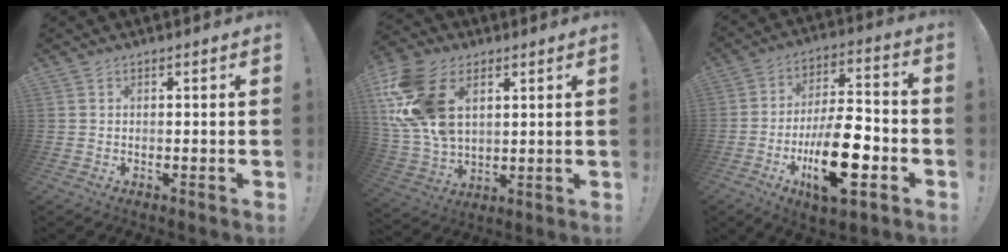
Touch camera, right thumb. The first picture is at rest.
{"total": 20.1, "force": [7.0, 13.2, 13.4], "torque": [-0.268, -0.025, 0.131]}
{"total": 18.4, "force": [-7.5, 8.5, 14.5], "torque": [-0.241, 0.040, -0.117]}